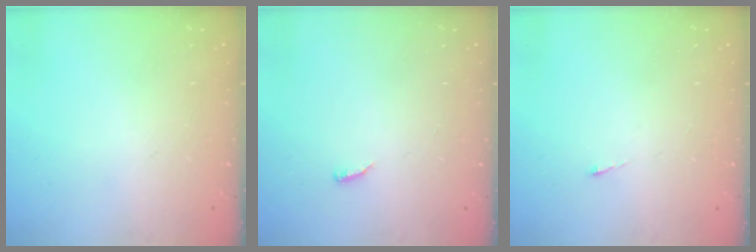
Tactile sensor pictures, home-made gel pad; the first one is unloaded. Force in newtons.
{"total": 4.3, "press": 4.2, "slide": 0.6}
{"total": 2.7, "press": 2.7, "slide": 0.4}